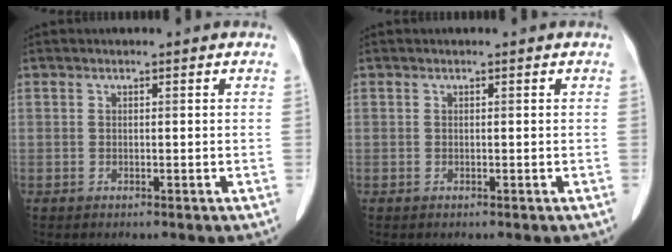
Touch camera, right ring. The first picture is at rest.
{"total": 0.0}